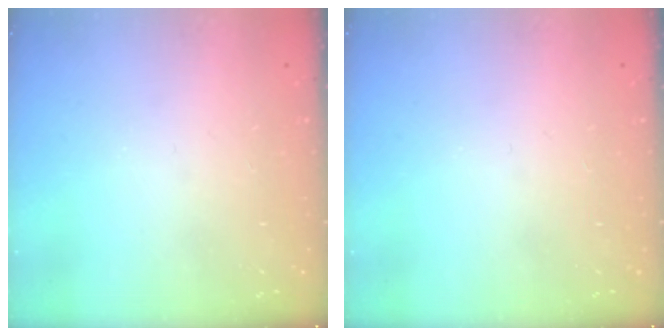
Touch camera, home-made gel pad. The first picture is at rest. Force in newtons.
{"total": 0.0}